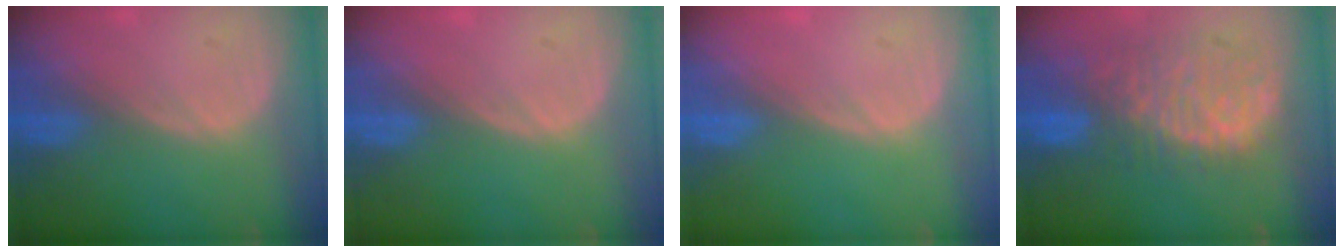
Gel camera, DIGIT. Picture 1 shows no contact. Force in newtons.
{"total": 0.0}
{"total": 0.0}
{"total": 11.0, "press": 9.6, "slide": 5.4}